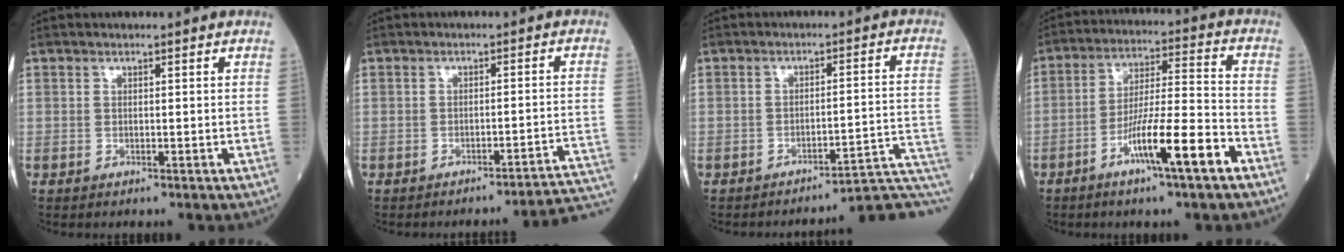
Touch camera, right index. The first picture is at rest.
{"total": 8.5, "force": [-8.2, -1.7, 1.8], "torque": [0.011, 0.007, -0.097]}
{"total": 9.3, "force": [-8.8, -1.3, 2.7], "torque": [-0.003, 0.026, -0.110]}
{"total": 11.9, "force": [-6.1, 0.2, 10.2], "torque": [-0.177, -0.001, -0.108]}